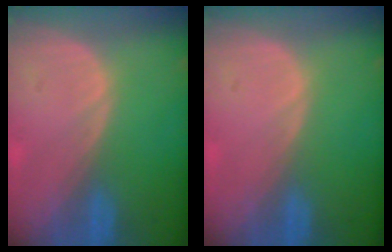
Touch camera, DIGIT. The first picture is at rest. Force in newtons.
{"total": 0.0}